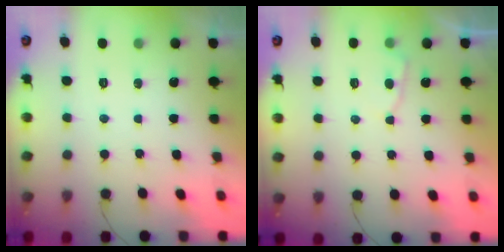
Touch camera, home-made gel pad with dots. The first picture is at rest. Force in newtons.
{"total": 3.4, "press": 3.4, "slide": 0.4}